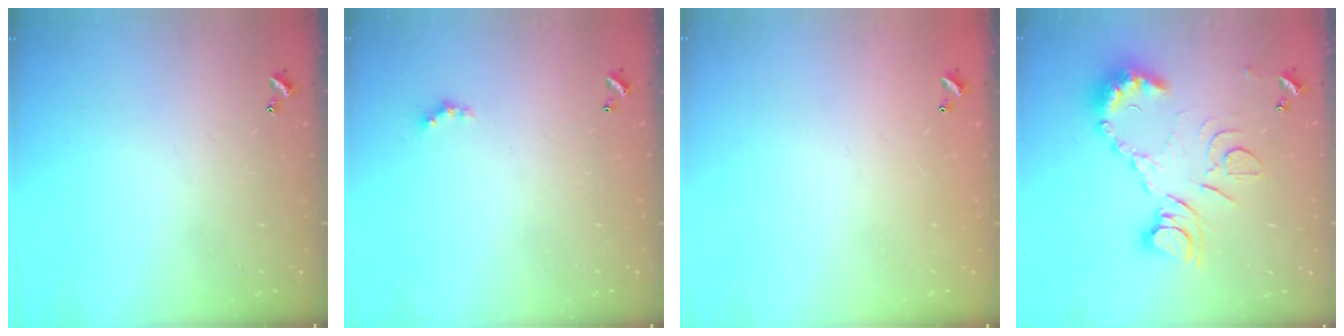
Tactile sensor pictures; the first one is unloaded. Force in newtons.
{"total": 1.6, "press": 1.6, "slide": 0.4}
{"total": 2.8, "press": 2.8, "slide": 0.1}
{"total": 13.9, "press": 13.7, "slide": 2.0}